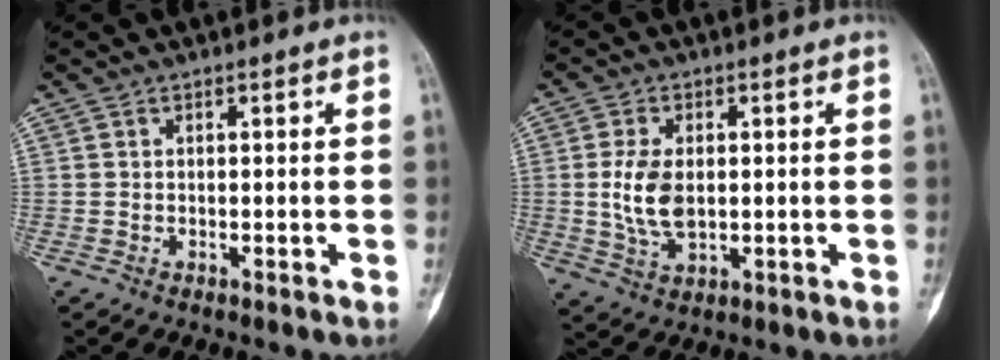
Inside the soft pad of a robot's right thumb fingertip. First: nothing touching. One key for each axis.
{"total": 7.8, "fx": 0.2, "fy": 4.5, "fz": 6.3, "tx": -0.128, "ty": -0.006, "tz": 0.009}